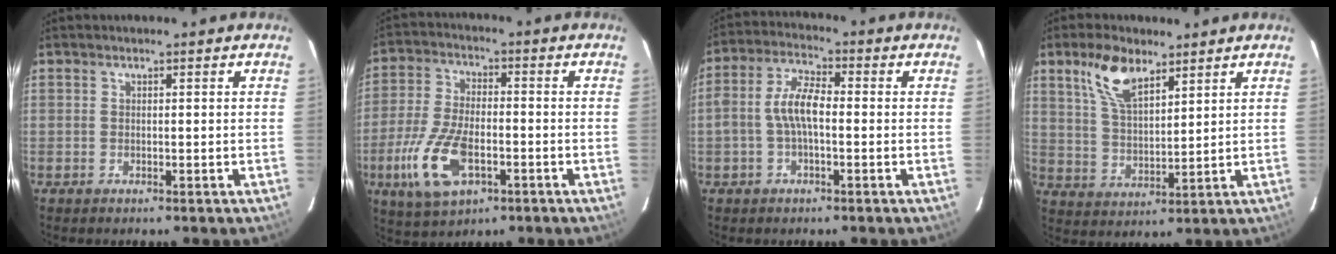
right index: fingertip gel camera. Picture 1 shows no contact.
{"total": 13.8, "force": [-5.2, 6.7, 10.9], "torque": [-0.244, -0.012, -0.093]}
{"total": 6.8, "force": [-0.9, 2.8, 6.1], "torque": [-0.130, 0.018, -0.020]}
{"total": 9.5, "force": [5.9, 4.1, 6.2], "torque": [-0.118, 0.011, 0.119]}